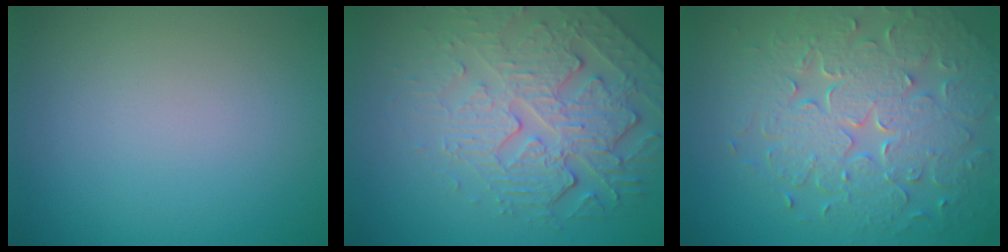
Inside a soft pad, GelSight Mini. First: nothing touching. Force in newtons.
{"total": 4.8, "press": 4.4, "slide": 1.9}
{"total": 8.1, "press": 5.9, "slide": 5.6}